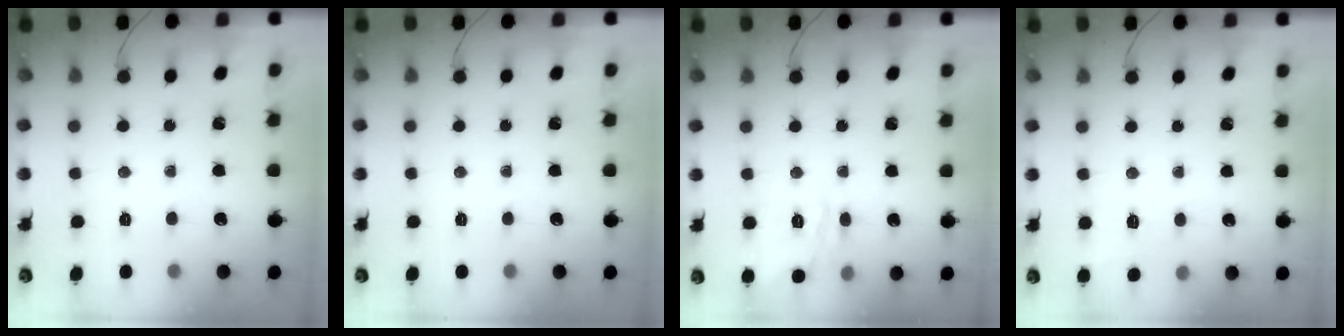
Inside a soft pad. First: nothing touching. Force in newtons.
{"total": 0.0}
{"total": 13.1, "press": 13.1, "slide": 0.5}
{"total": 7.0, "press": 6.6, "slide": 2.3}